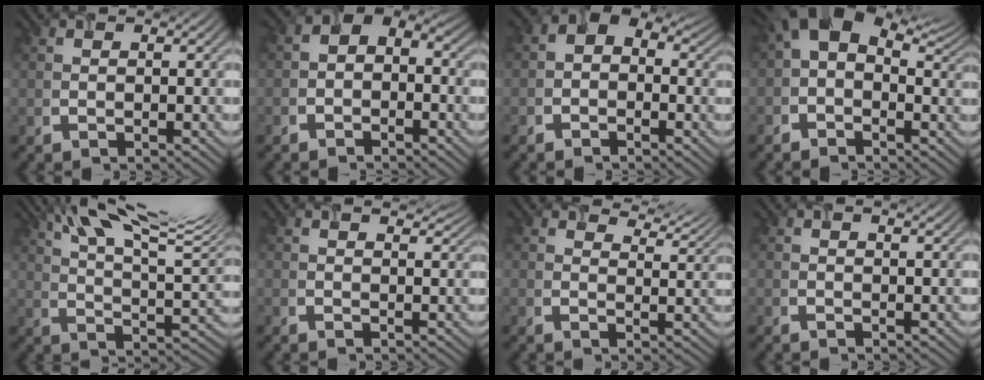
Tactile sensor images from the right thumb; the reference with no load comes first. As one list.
[{"total": 4.0, "force": [-0.9, 2.9, 2.6], "torque": [-0.043, 0.007, -0.029]}, {"total": 4.1, "force": [0.0, 3.1, 2.7], "torque": [-0.046, 0.010, -0.013]}, {"total": 10.0, "force": [3.0, 6.1, 7.4], "torque": [-0.139, 0.013, 0.043]}, {"total": 17.0, "force": [10.6, 4.4, 12.5], "torque": [-0.216, 0.017, 0.160]}, {"total": 2.6, "force": [2.0, 0.7, 1.5], "torque": [-0.031, -0.001, 0.032]}, {"total": 5.1, "force": [4.4, 1.3, 2.0], "torque": [-0.043, 0.001, 0.070]}, {"total": 1.2, "force": [0.9, 0.1, 0.8], "torque": [-0.017, -0.001, 0.012]}]